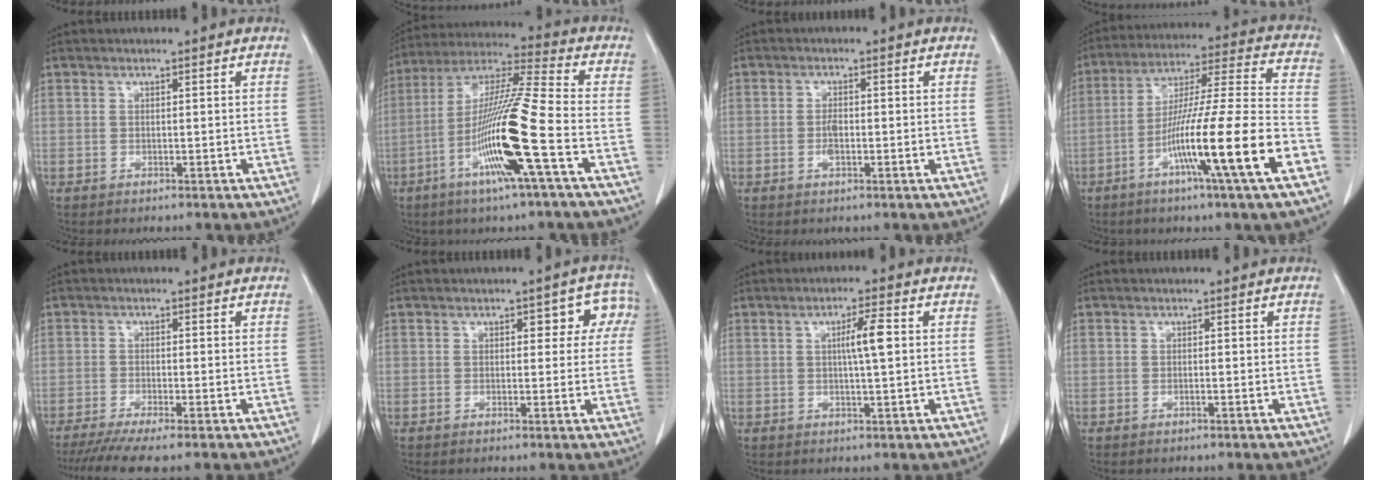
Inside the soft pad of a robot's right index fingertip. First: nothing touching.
{"total": 16.5, "force": [-5.6, -0.9, 15.6], "torque": [-0.304, -0.012, -0.113]}
{"total": 2.4, "force": [-0.5, 0.9, 2.1], "torque": [-0.047, -0.001, -0.008]}
{"total": 18.8, "force": [-7.9, -0.9, 17.1], "torque": [-0.295, -0.018, -0.137]}
{"total": 6.1, "force": [-4.7, -0.3, 3.8], "torque": [-0.057, -0.015, -0.079]}
{"total": 4.9, "force": [1.5, 3.0, 3.6], "torque": [-0.018, 0.024, 0.012]}
{"total": 4.2, "force": [0.6, 0.1, 4.1], "torque": [-0.072, 0.000, 0.010]}
{"total": 0.0}